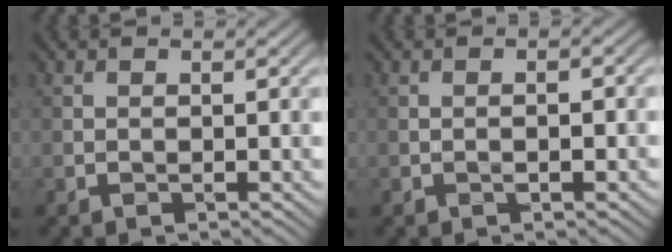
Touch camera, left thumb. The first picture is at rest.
{"total": 0.6, "force": [-0.4, -0.1, 0.5], "torque": [-0.008, 0.003, -0.007]}